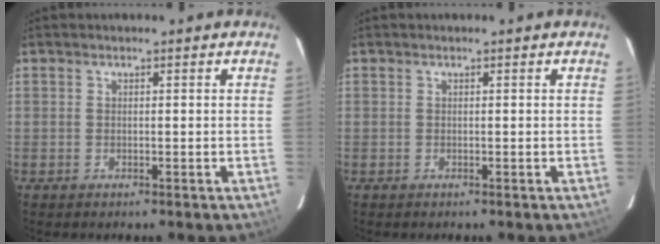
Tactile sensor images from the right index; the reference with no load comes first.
{"total": 0.0}